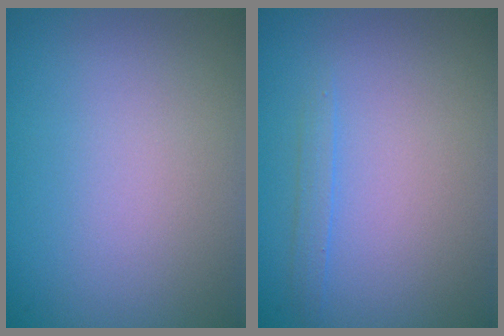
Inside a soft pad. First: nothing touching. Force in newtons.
{"total": 0.9, "press": 0.9, "slide": 0.1}